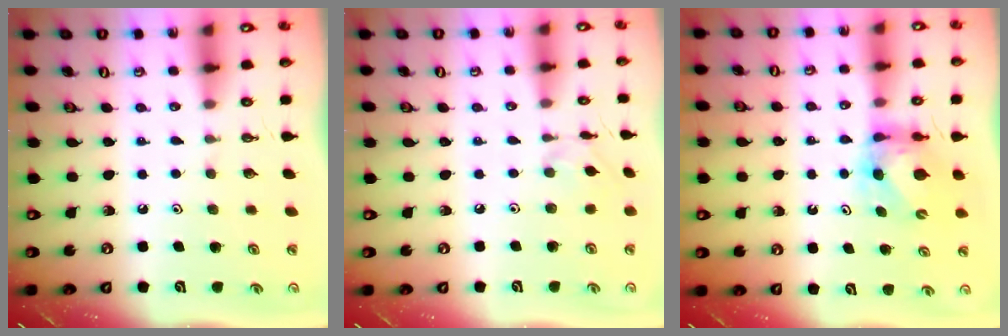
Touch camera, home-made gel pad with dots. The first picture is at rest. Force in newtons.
{"total": 1.8, "press": 1.8, "slide": 0.1}
{"total": 6.2, "press": 6.2, "slide": 0.3}